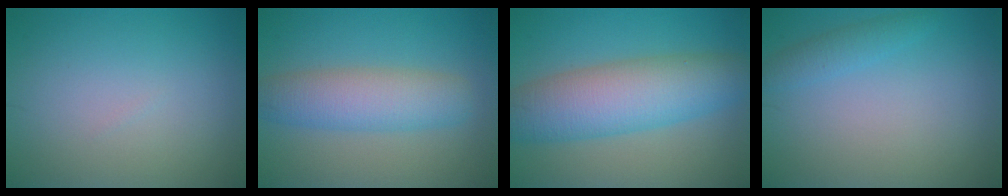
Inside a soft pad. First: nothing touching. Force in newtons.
{"total": 5.3, "press": 5.3, "slide": 0.2}
{"total": 8.3, "press": 8.3, "slide": 0.1}
{"total": 1.6, "press": 1.6, "slide": 0.1}